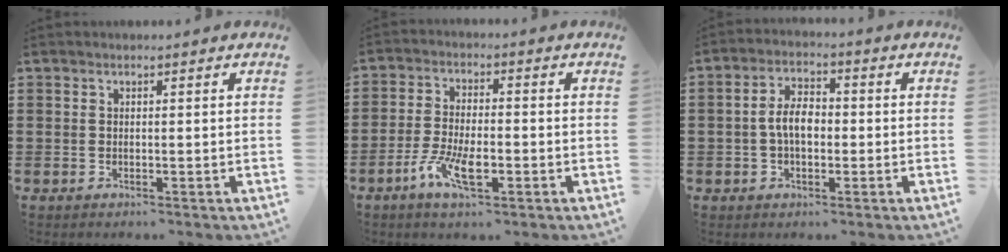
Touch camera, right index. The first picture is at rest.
{"total": 7.2, "force": [-3.3, 2.5, 5.9], "torque": [-0.133, -0.008, -0.065]}
{"total": 5.1, "force": [-0.4, 2.6, 4.4], "torque": [-0.094, 0.001, -0.011]}